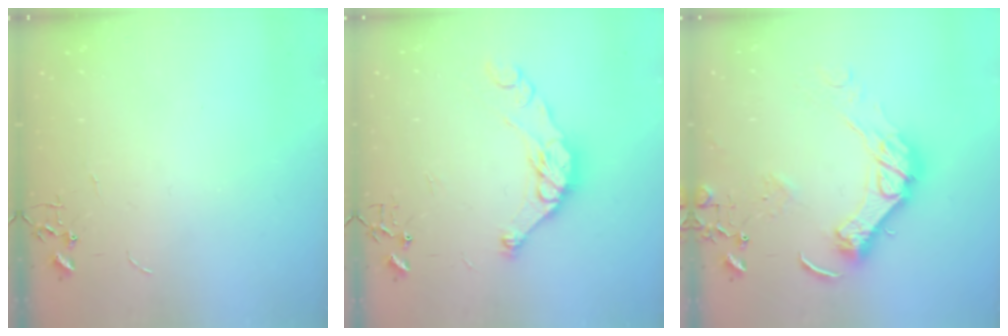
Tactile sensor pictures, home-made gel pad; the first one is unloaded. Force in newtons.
{"total": 12.7, "press": 12.7, "slide": 0.0}
{"total": 14.9, "press": 14.9, "slide": 0.9}